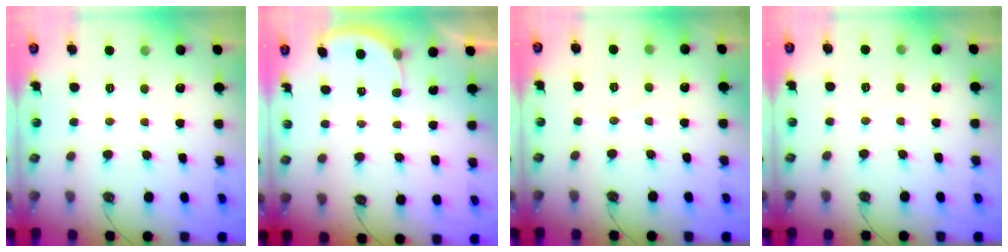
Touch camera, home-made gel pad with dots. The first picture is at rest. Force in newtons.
{"total": 1.6, "press": 1.6, "slide": 0.3}
{"total": 3.5, "press": 3.5, "slide": 0.4}
{"total": 3.0, "press": 2.9, "slide": 0.3}